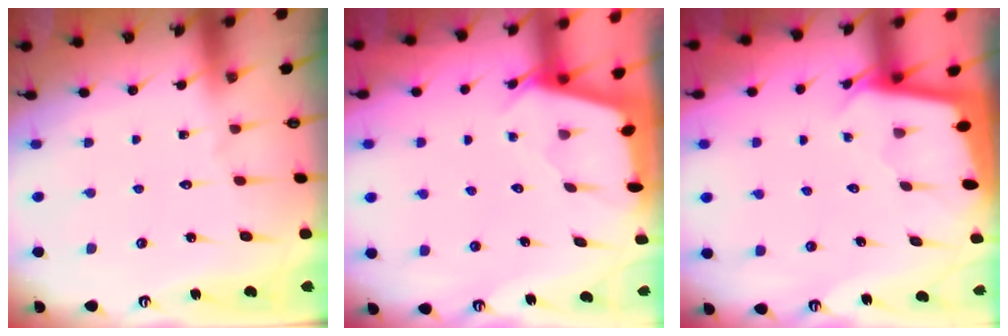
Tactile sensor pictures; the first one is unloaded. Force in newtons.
{"total": 2.4, "press": 2.4, "slide": 0.2}
{"total": 1.9, "press": 1.9, "slide": 0.1}